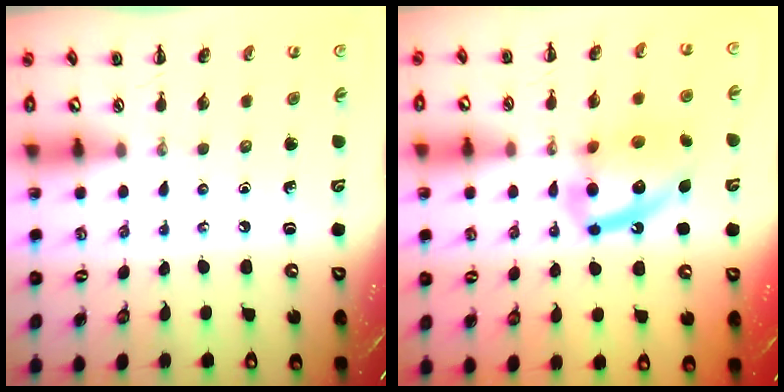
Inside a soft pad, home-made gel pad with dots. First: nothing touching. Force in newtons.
{"total": 14.2, "press": 14.1, "slide": 2.1}